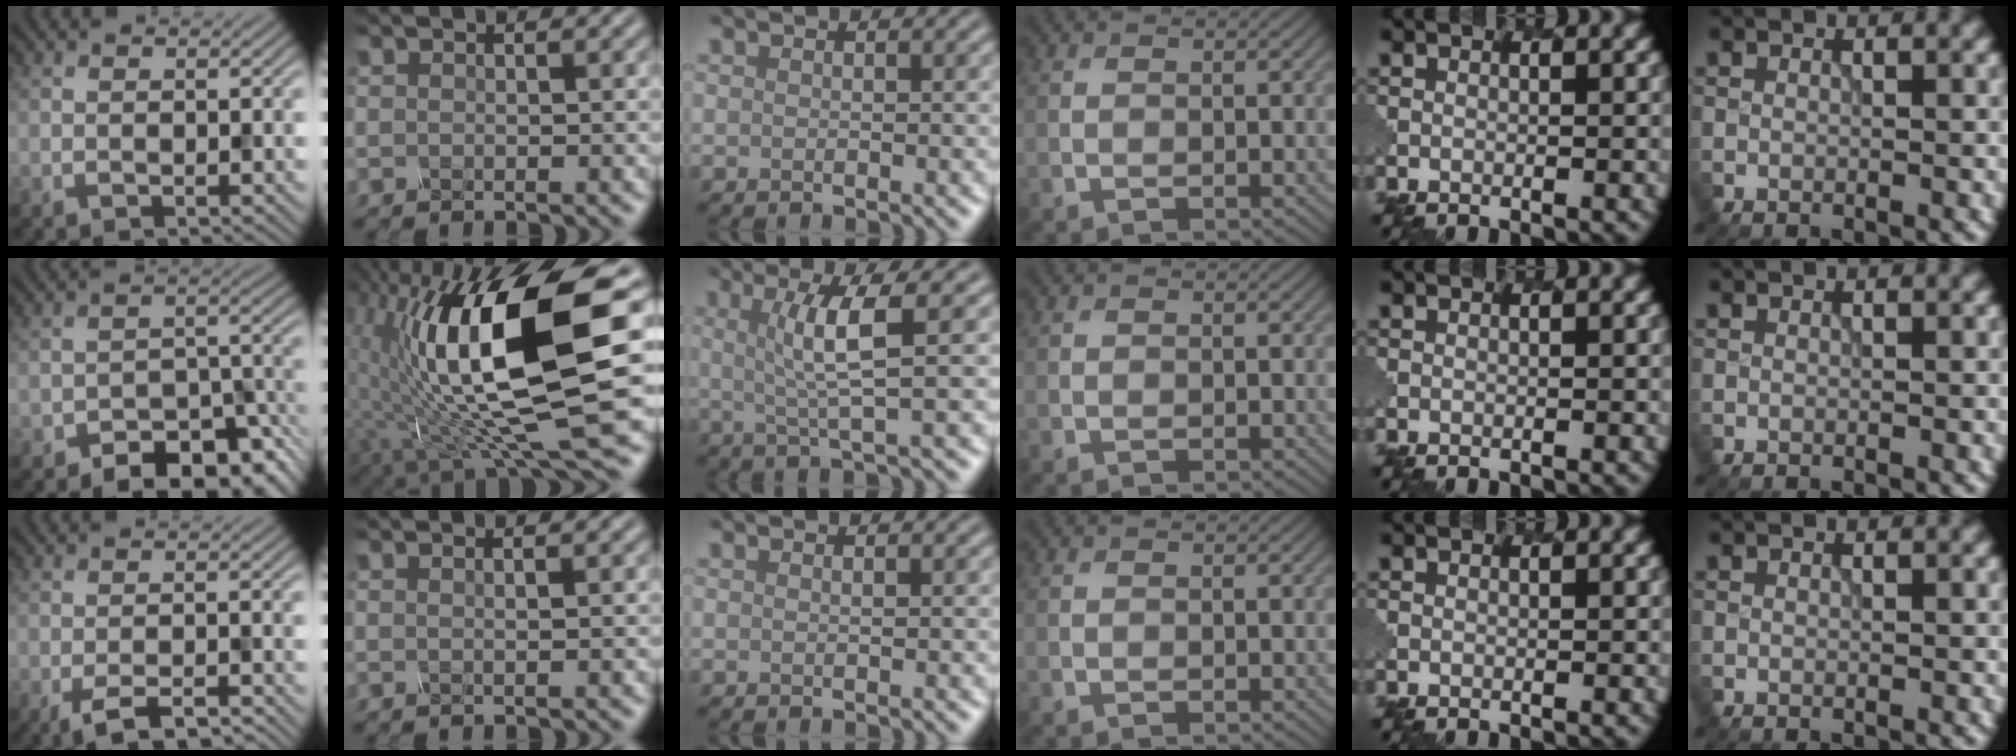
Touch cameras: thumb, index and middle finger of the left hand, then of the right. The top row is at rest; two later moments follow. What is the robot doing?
{"motion": "shake", "object": "salt shaker"}